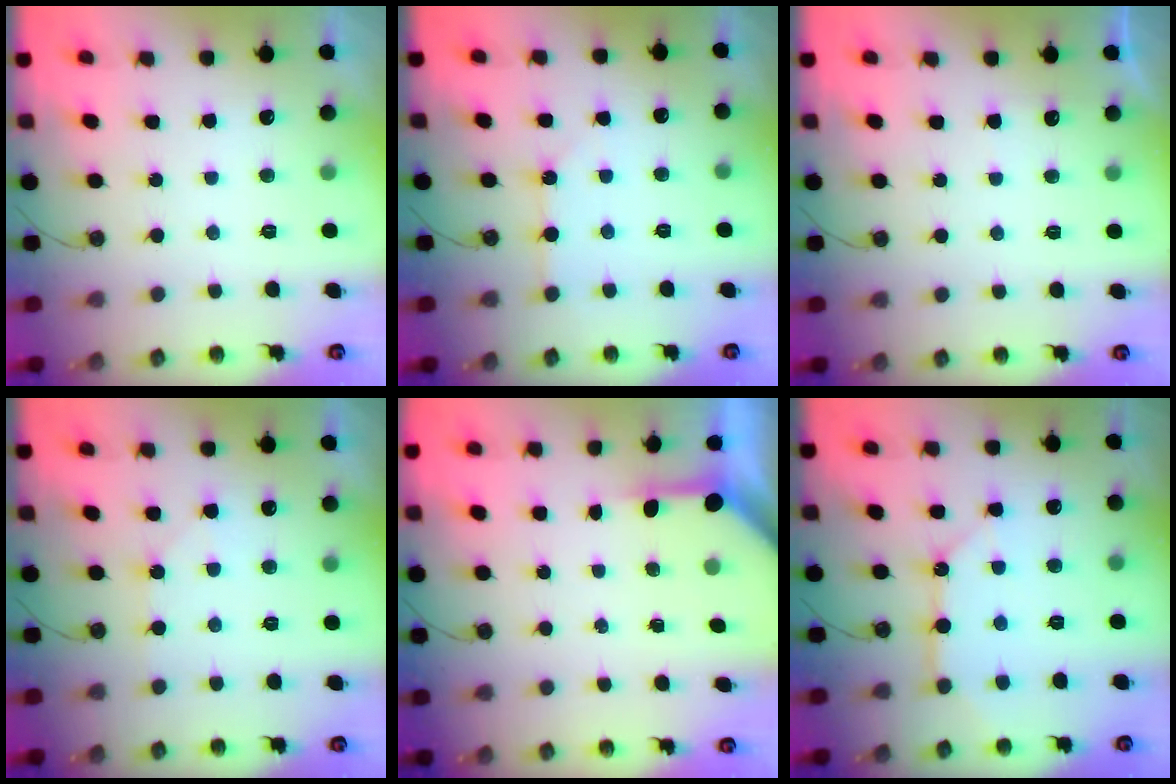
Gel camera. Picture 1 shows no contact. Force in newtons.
{"total": 1.5, "press": 1.5, "slide": 0.3}
{"total": 2.8, "press": 2.8, "slide": 0.5}
{"total": 5.0, "press": 4.9, "slide": 0.8}
{"total": 3.5, "press": 3.5, "slide": 0.5}
{"total": 10.2, "press": 10.1, "slide": 1.0}